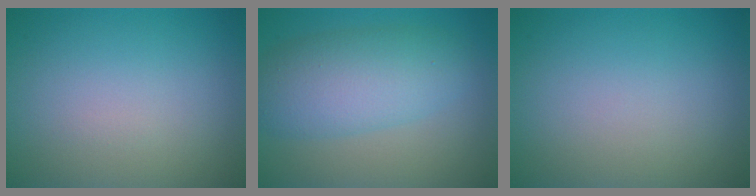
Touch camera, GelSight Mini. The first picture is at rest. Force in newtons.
{"total": 6.3, "press": 6.3, "slide": 0.1}
{"total": 0.0}